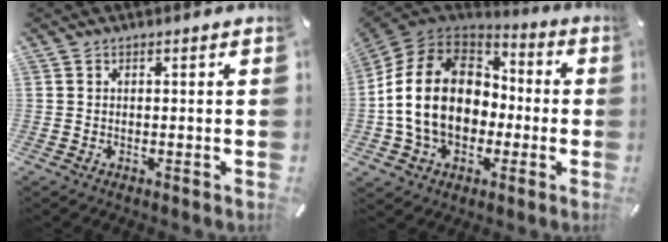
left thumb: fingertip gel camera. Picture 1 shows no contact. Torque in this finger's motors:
{"motor_torque": [2.41, 2.60, 2.49, 0.28, 0.82]}